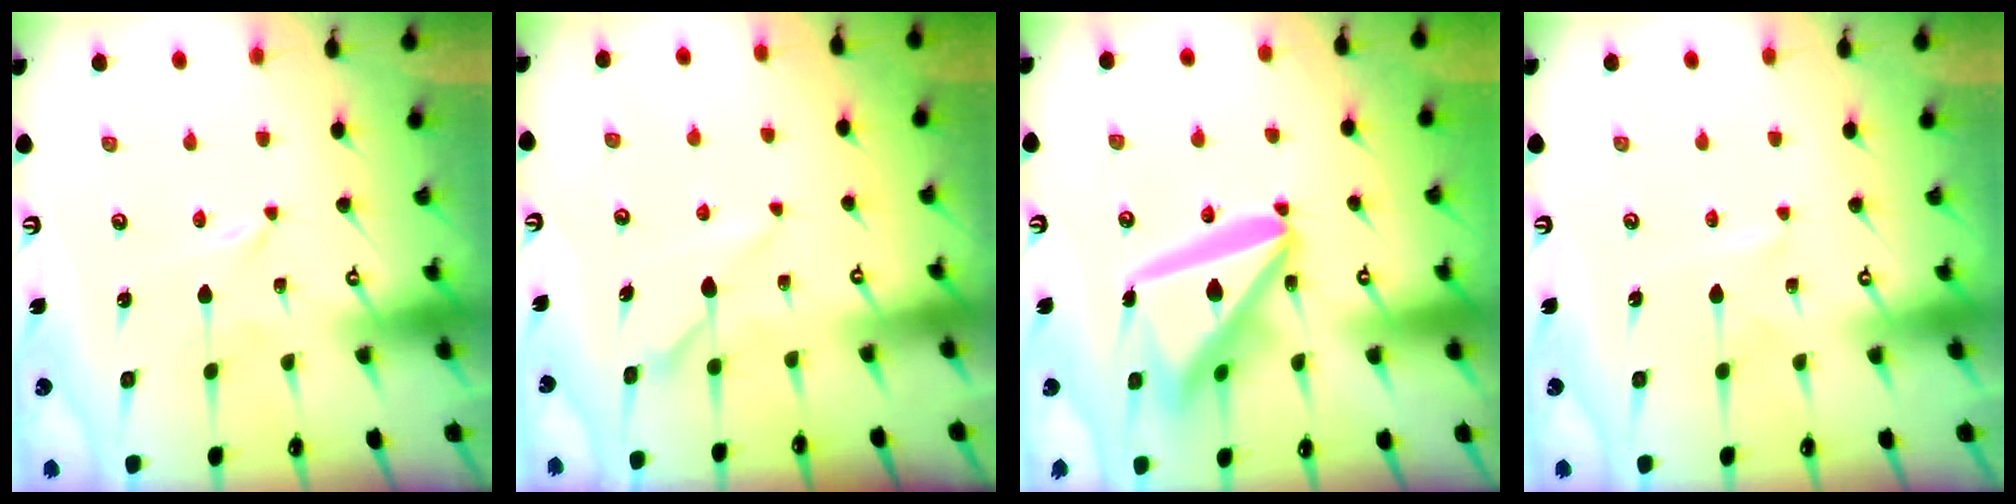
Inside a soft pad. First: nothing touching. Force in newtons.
{"total": 6.3, "press": 6.2, "slide": 0.4}
{"total": 18.8, "press": 18.6, "slide": 2.2}
{"total": 2.4, "press": 2.3, "slide": 0.3}